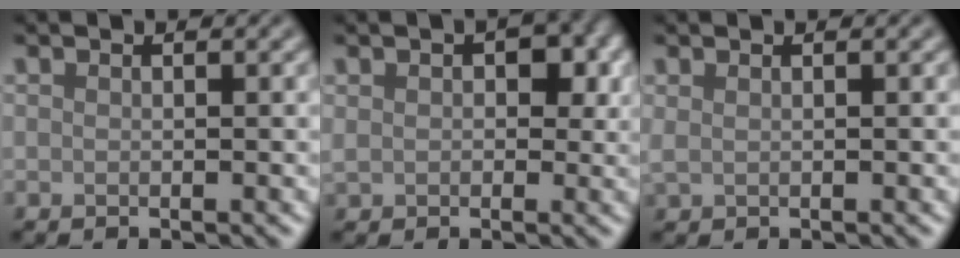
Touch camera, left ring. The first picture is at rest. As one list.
[{"total": 3.2, "force": [0.5, 2.2, 2.3], "torque": [-0.043, 0.002, 0.012]}, {"total": 0.6, "force": [0.4, 0.2, 0.3], "torque": [-0.013, -0.003, 0.008]}]